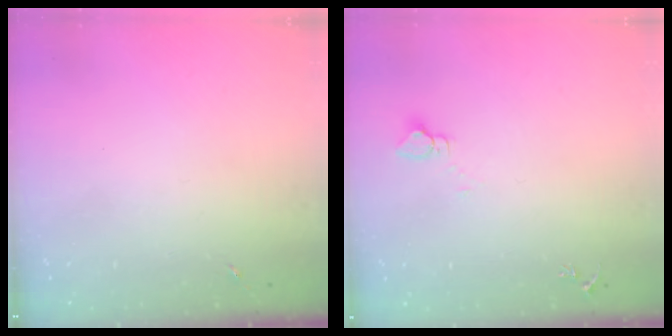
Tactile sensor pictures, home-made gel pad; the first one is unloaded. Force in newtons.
{"total": 2.7, "press": 2.7, "slide": 0.1}